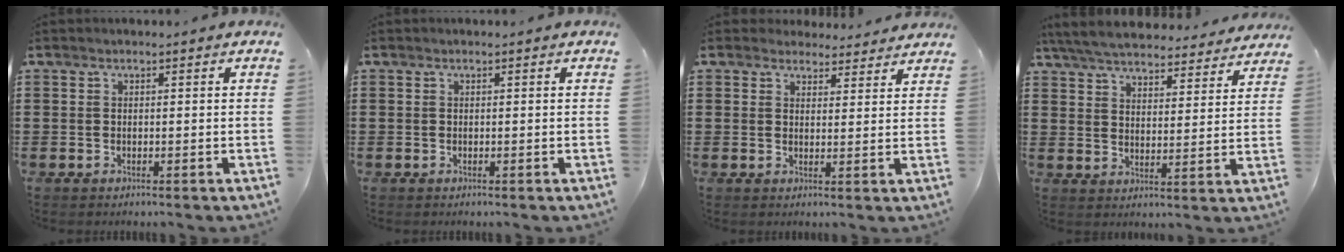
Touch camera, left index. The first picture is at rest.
{"total": 0.0}
{"total": 2.4, "force": [2.2, 0.9, 0.2], "torque": [-0.003, -0.002, 0.041]}
{"total": 6.1, "force": [5.9, 0.4, 1.4], "torque": [-0.055, -0.035, 0.104]}